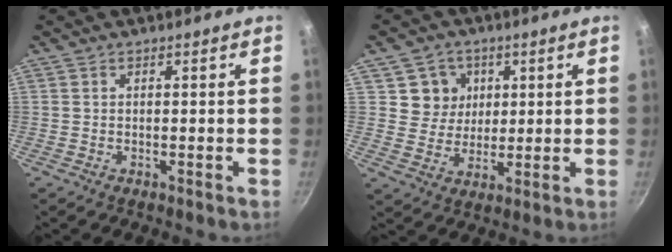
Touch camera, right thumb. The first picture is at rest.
{"total": 7.2, "force": [2.3, 6.6, 1.7], "torque": [0.008, -0.008, 0.041]}